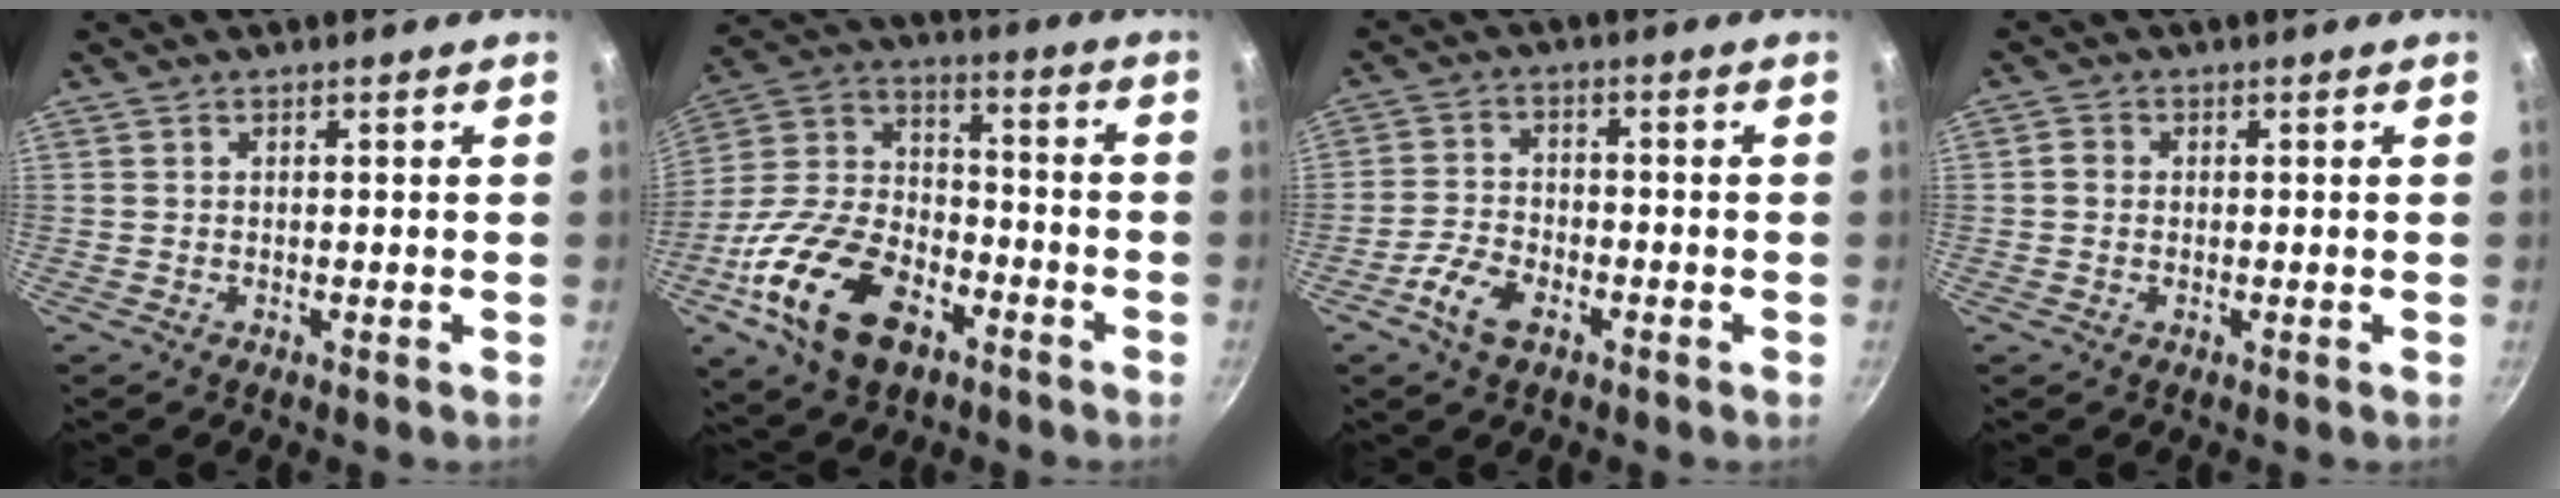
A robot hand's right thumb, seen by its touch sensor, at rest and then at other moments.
{"total": 21.3, "force": [-9.8, 12.8, 13.9], "torque": [-0.246, 0.053, -0.185]}
{"total": 6.5, "force": [-3.5, 3.4, 4.3], "torque": [-0.087, 0.023, -0.072]}
{"total": 2.0, "force": [0.0, 1.8, 0.9], "torque": [-0.010, 0.007, -0.004]}